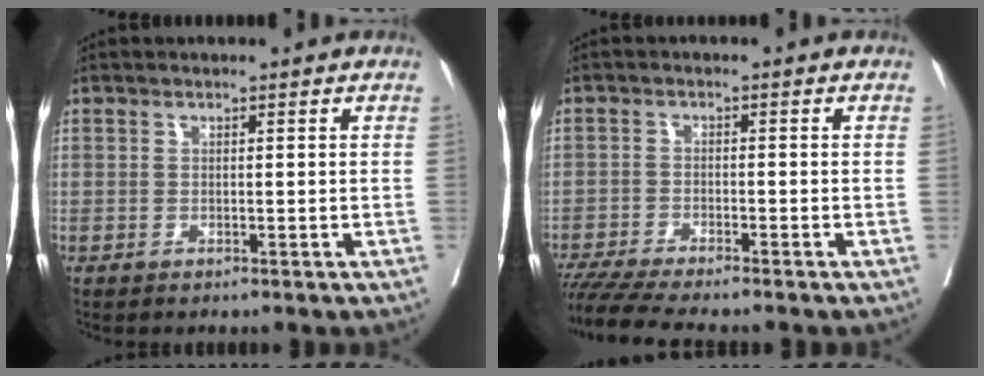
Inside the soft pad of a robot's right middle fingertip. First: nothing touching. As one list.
[{"total": 8.7, "force": [-7.7, -0.1, 4.0], "torque": [-0.059, -0.017, -0.127]}]